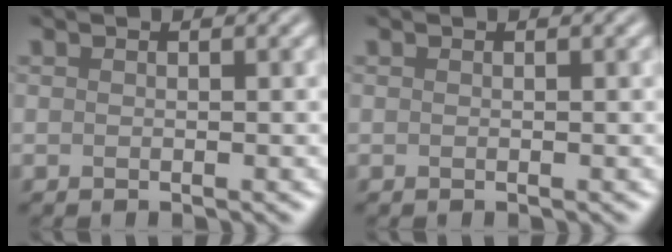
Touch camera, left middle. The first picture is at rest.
{"total": 0.0}